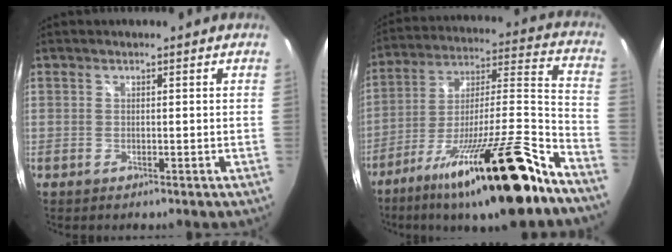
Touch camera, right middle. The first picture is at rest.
{"total": 25.8, "force": [-18.0, 1.8, 18.4], "torque": [-0.291, -0.024, -0.292]}